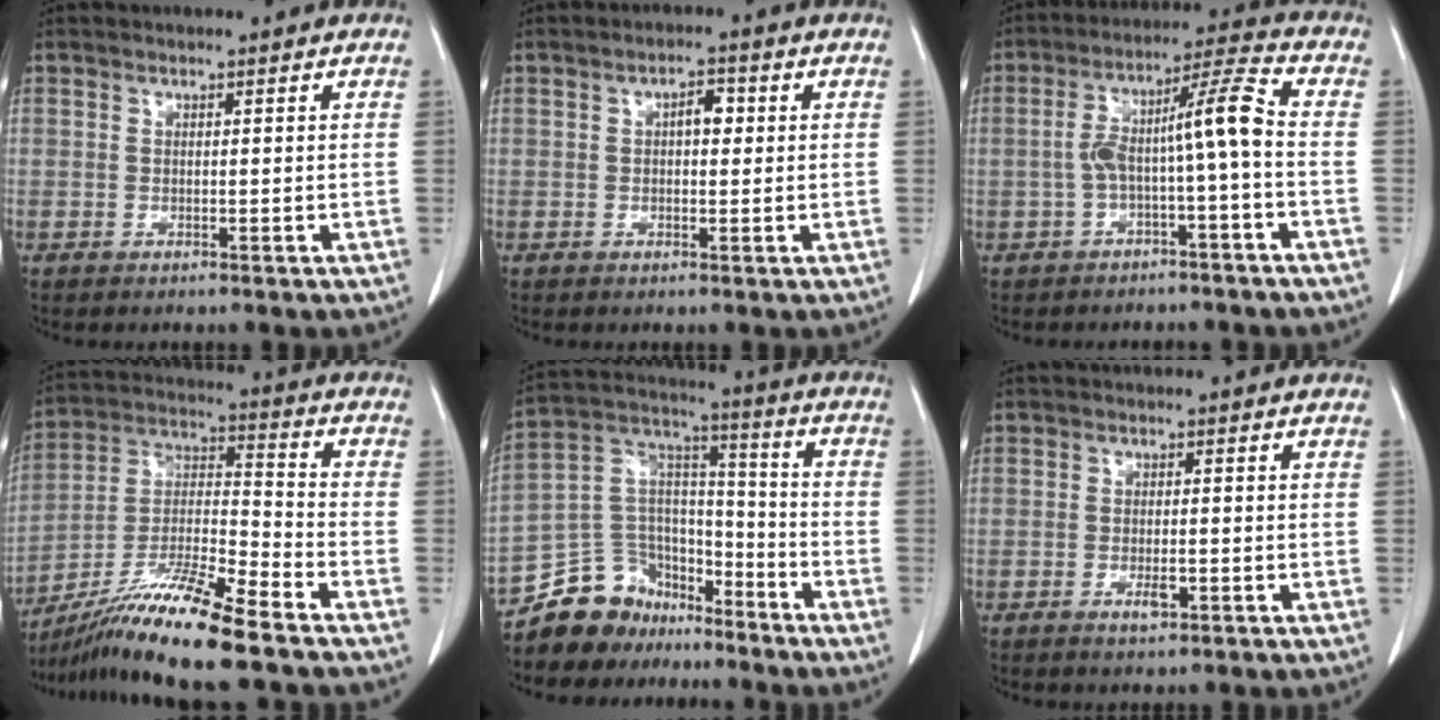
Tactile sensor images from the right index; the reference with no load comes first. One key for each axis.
{"total": 2.8, "fx": 0.5, "fy": 1.3, "fz": 2.4, "tx": -0.036, "ty": 0.010, "tz": 0.005}
{"total": 8.7, "fx": -1.5, "fy": 0.1, "fz": 8.6, "tx": -0.148, "ty": 0.038, "tz": -0.026}
{"total": 15.1, "fx": -11.5, "fy": -0.3, "fz": 9.7, "tx": -0.187, "ty": -0.012, "tz": -0.208}
{"total": 13.1, "fx": -10.6, "fy": 7.5, "fz": 1.9, "tx": -0.041, "ty": 0.082, "tz": -0.187}
{"total": 2.4, "fx": -1.1, "fy": 0.8, "fz": 1.9, "tx": -0.032, "ty": 0.000, "tz": -0.015}